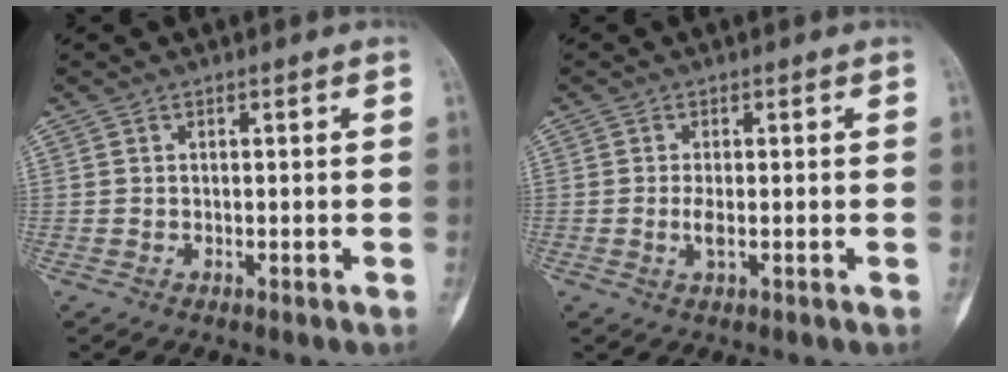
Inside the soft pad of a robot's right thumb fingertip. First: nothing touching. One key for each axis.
{"total": 1.8, "fx": -0.2, "fy": 0.5, "fz": 1.7, "tx": -0.040, "ty": -0.004, "tz": -0.006}